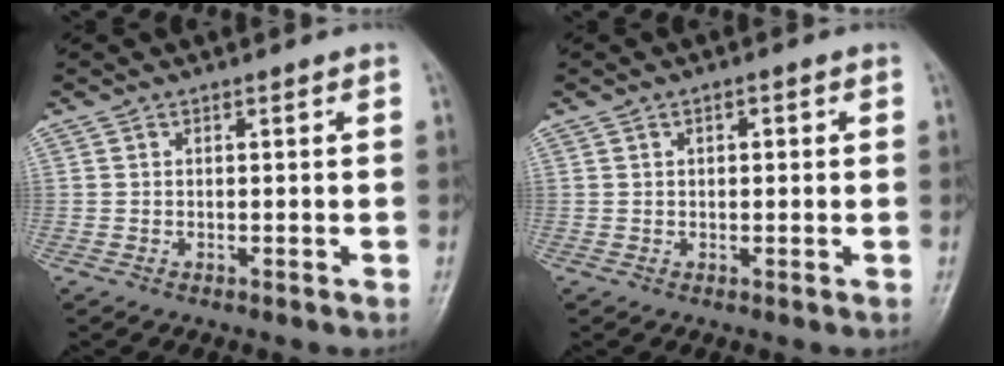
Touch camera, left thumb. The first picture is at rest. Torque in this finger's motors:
{"motor_torque": [-0.17, -0.18, 0.07, -0.01, -0.03]}